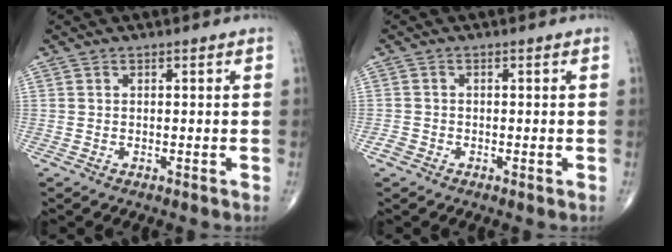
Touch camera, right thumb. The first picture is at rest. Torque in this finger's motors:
{"motor_torque": [-0.11, 0.69, -0.27, -0.08, 0.01]}